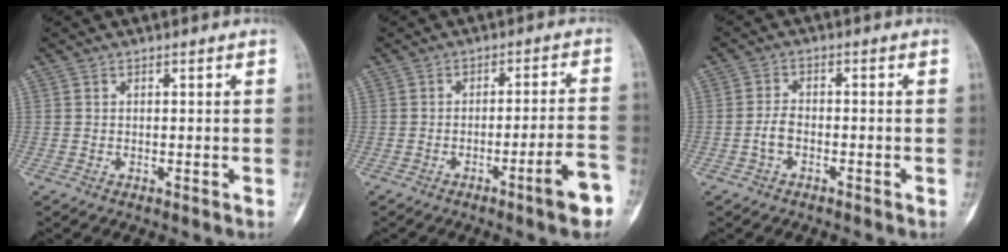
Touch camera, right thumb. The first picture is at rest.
{"total": 7.6, "force": [-4.2, 0.4, 6.3], "torque": [-0.091, 0.026, -0.058]}
{"total": 2.9, "force": [-1.3, 1.7, 2.0], "torque": [-0.040, 0.015, -0.028]}